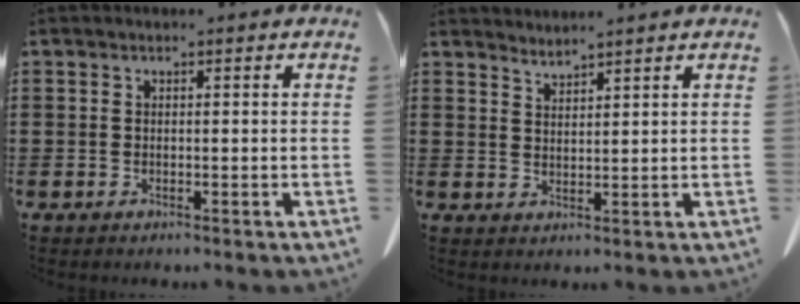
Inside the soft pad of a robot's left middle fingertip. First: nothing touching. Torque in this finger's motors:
{"motor_torque": [0.08, -0.10, -0.07, -0.01]}